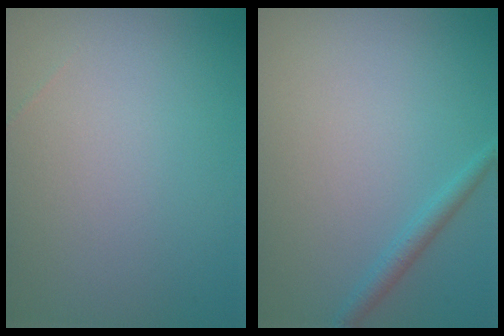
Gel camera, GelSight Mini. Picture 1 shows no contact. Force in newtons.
{"total": 1.4, "press": 1.4, "slide": 0.1}